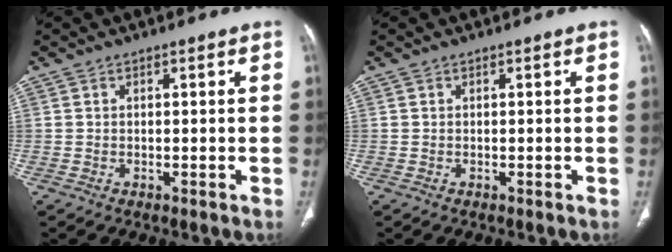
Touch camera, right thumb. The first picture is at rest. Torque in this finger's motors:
{"motor_torque": [0.37, 0.37, -0.22, 0.21, 0.03]}